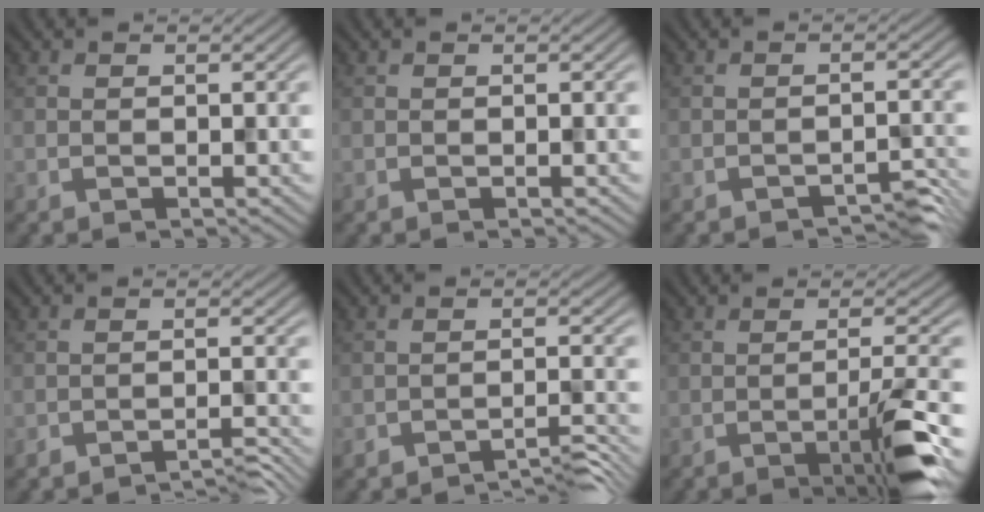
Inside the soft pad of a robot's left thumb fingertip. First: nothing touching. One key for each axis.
{"total": 0.0}
{"total": 2.2, "fx": -2.1, "fy": 0.3, "fz": 0.8, "tx": -0.007, "ty": 0.004, "tz": -0.033}
{"total": 2.9, "fx": -2.7, "fy": 0.3, "fz": 0.9, "tx": -0.007, "ty": 0.006, "tz": -0.046}
{"total": 3.4, "fx": -3.2, "fy": 0.4, "fz": 1.3, "tx": -0.017, "ty": 0.005, "tz": -0.050}
{"total": 6.6, "fx": -3.0, "fy": 0.8, "fz": 5.9, "tx": -0.092, "ty": 0.004, "tz": -0.054}